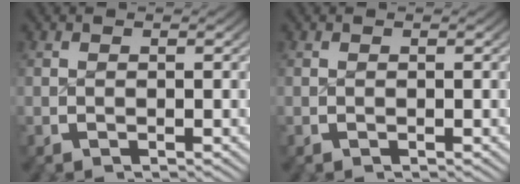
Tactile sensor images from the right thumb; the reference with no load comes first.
{"total": 0.0}